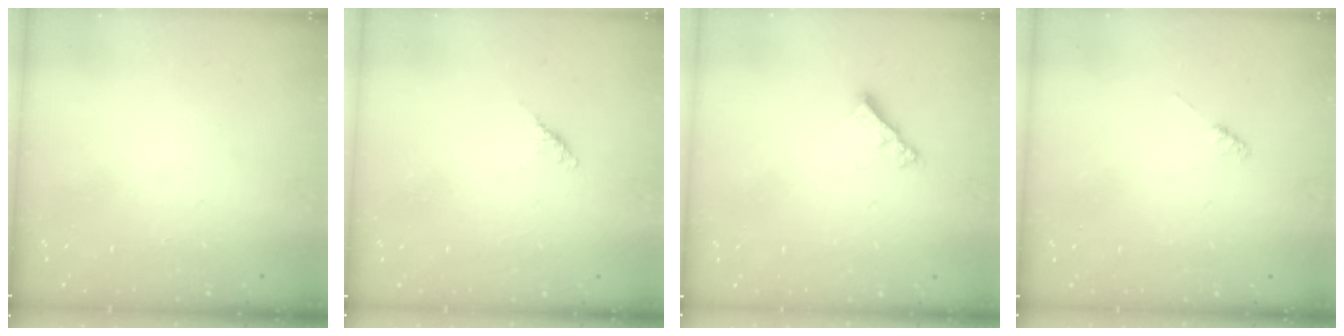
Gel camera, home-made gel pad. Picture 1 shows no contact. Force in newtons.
{"total": 1.8, "press": 1.7, "slide": 0.6}
{"total": 3.4, "press": 3.4, "slide": 0.2}
{"total": 2.3, "press": 2.3, "slide": 0.3}